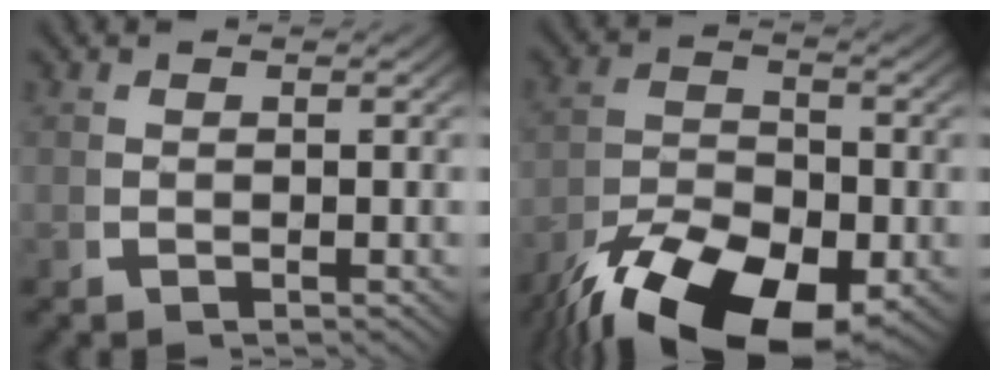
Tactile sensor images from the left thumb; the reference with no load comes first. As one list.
[{"total": 11.4, "force": [-6.2, 6.1, 7.4], "torque": [-0.123, -0.040, -0.085]}]